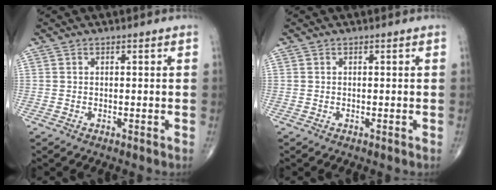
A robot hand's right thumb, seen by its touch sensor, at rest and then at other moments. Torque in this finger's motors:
{"motor_torque": [-0.17, 0.17, -0.22, -0.06, -0.03]}